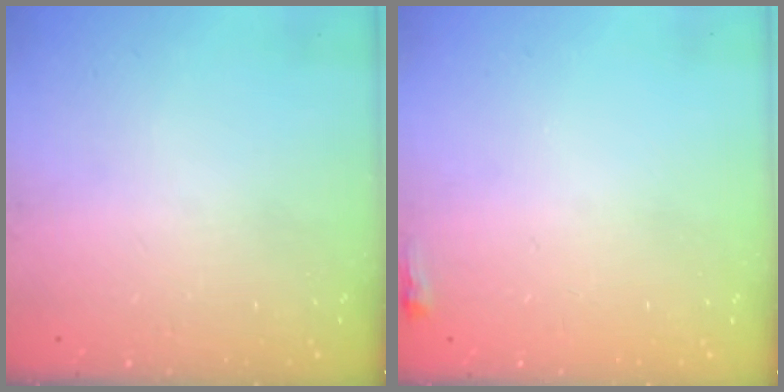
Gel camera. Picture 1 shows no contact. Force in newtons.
{"total": 2.2, "press": 2.2, "slide": 0.6}